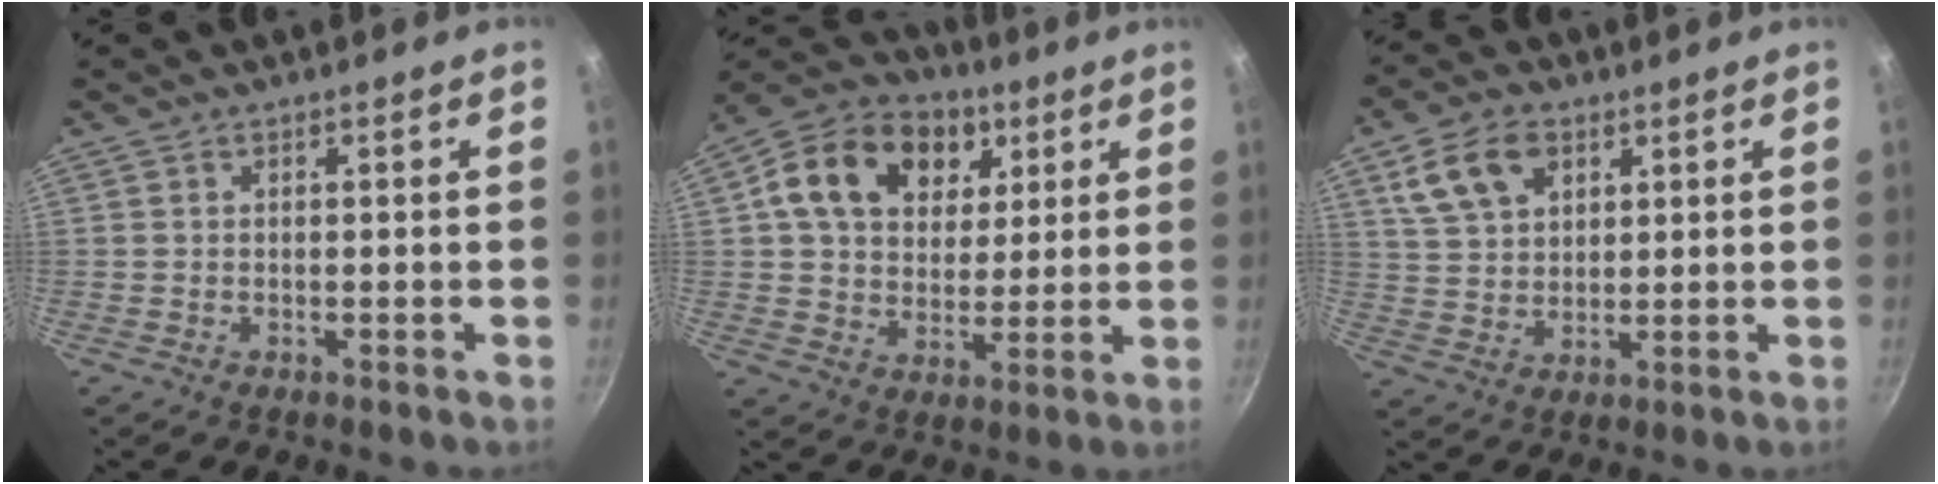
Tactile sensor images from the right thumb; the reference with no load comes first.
{"total": 18.1, "force": [6.2, 13.6, 10.3], "torque": [-0.154, 0.004, 0.092]}
{"total": 10.2, "force": [4.7, 6.8, 6.0], "torque": [-0.097, -0.002, 0.089]}